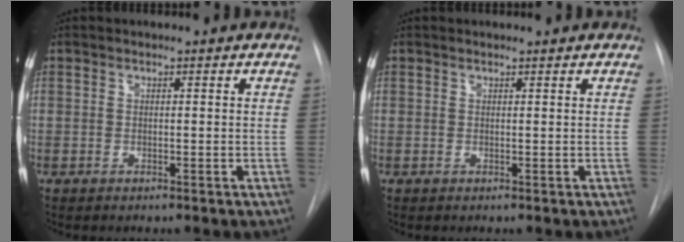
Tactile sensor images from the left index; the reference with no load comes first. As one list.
[{"total": 0.0}]